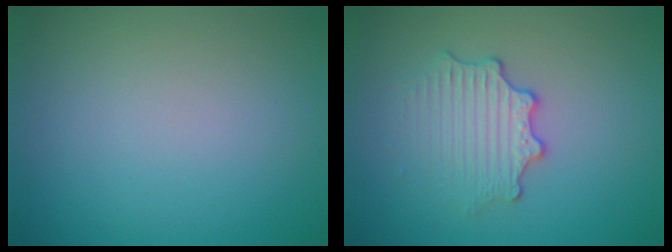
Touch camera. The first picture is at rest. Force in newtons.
{"total": 3.0, "press": 2.6, "slide": 1.5}